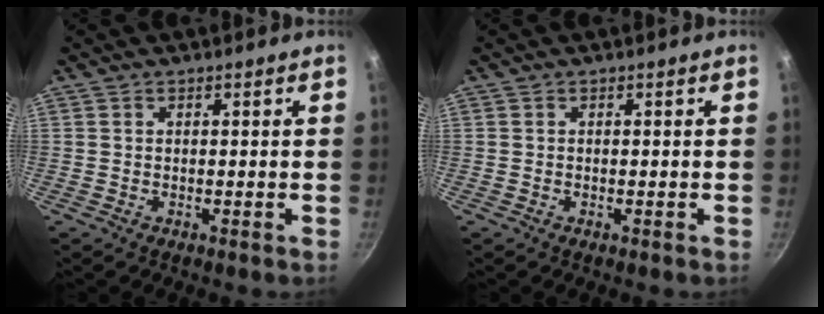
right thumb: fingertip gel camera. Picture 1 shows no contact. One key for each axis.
{"total": 0.0}